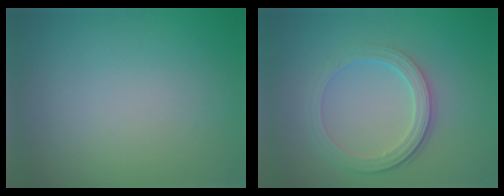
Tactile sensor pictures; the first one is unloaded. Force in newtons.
{"total": 4.0, "press": 2.9, "slide": 2.8}